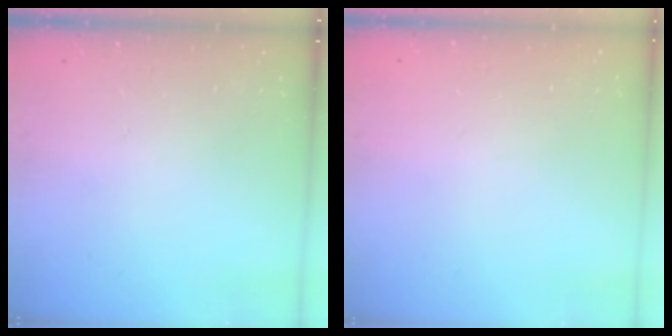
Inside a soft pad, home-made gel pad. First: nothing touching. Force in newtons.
{"total": 0.0}